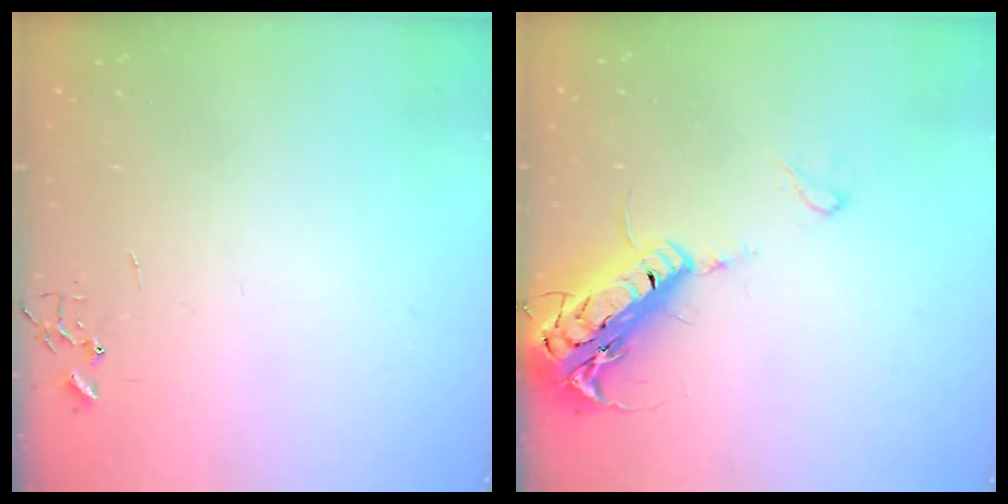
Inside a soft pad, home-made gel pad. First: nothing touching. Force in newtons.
{"total": 20.3, "press": 19.9, "slide": 3.9}